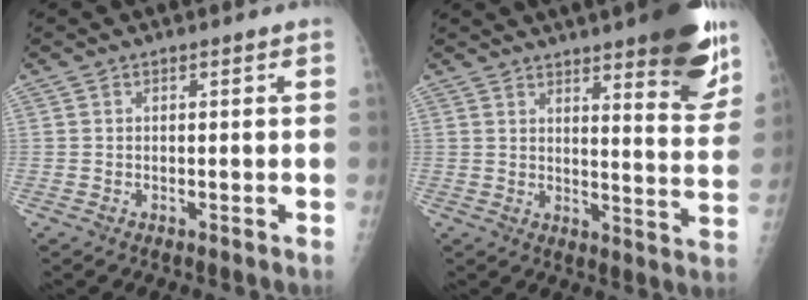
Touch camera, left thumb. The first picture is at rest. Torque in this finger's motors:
{"motor_torque": [2.84, 1.78, 0.88, -1.02, 0.22]}